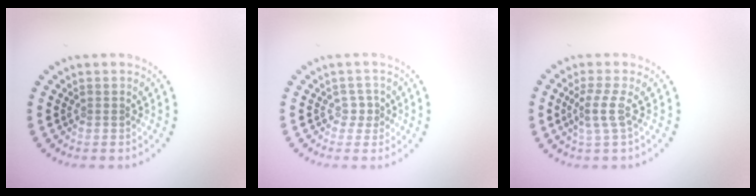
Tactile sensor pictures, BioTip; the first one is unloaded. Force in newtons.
{"total": 1.0, "press": 0.8, "slide": 0.5}
{"total": 2.1, "press": 1.6, "slide": 1.4}